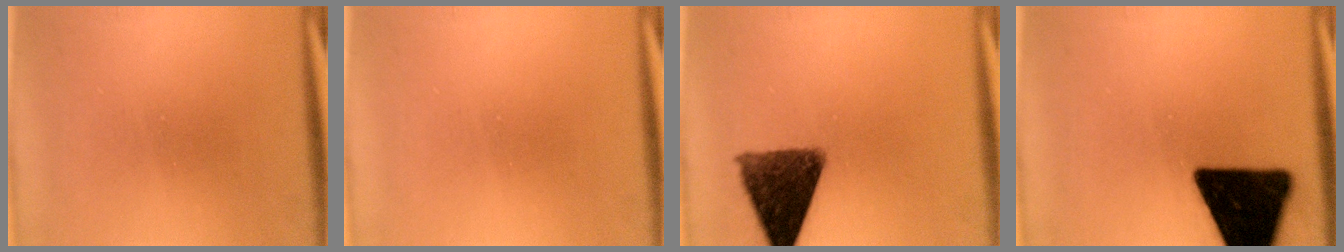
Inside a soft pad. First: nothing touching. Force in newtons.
{"total": 0.0}
{"total": 11.6}
{"total": 19.0}